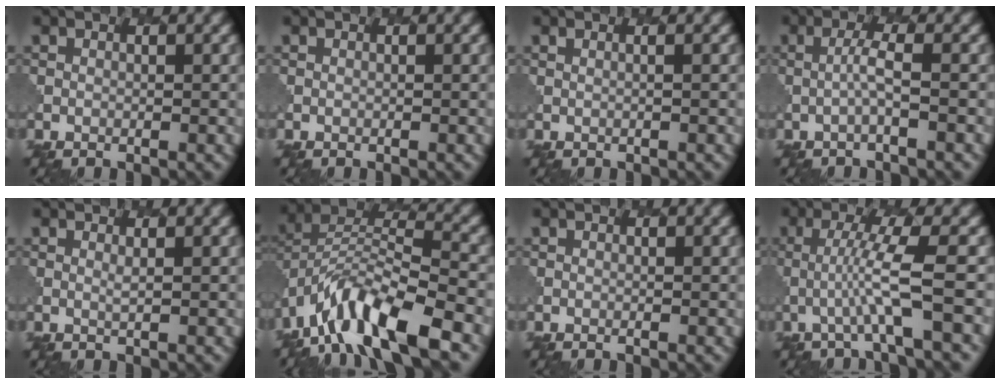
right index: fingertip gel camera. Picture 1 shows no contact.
{"total": 0.0}
{"total": 1.2, "force": [0.5, 0.6, 0.9], "torque": [-0.006, -0.004, 0.001]}
{"total": 1.7, "force": [-0.2, 0.2, 1.7], "torque": [-0.034, 0.002, -0.008]}
{"total": 0.7, "force": [0.5, 0.2, 0.4], "torque": [-0.006, -0.003, 0.008]}
{"total": 9.9, "force": [-6.4, 3.2, 6.9], "torque": [-0.118, 0.003, -0.129]}
{"total": 0.0}
{"total": 4.0, "force": [-0.8, 0.1, 3.9], "torque": [-0.072, 0.006, -0.022]}